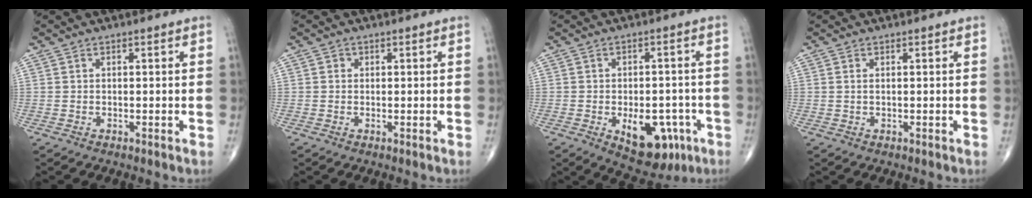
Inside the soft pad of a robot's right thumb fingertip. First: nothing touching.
{"total": 0.8, "force": [0.1, 0.7, 0.2], "torque": [0.002, 0.002, 0.001]}
{"total": 11.7, "force": [-4.5, 6.6, 8.5], "torque": [-0.087, 0.018, -0.049]}
{"total": 0.7, "force": [0.2, 0.3, 0.6], "torque": [-0.017, 0.002, 0.006]}